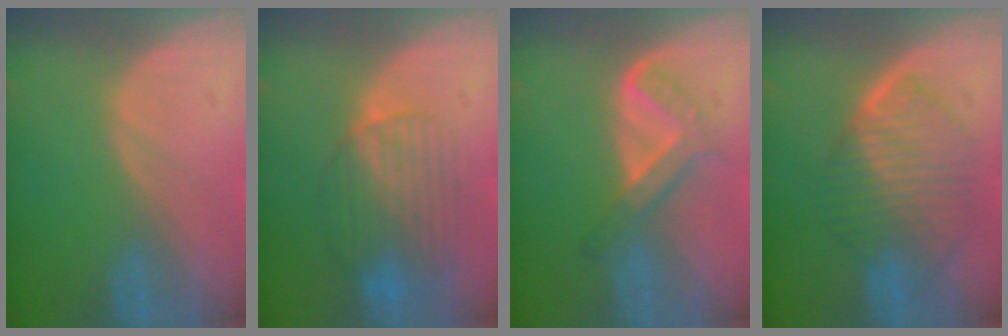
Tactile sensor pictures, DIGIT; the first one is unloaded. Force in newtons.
{"total": 8.2, "press": 7.3, "slide": 3.9}
{"total": 5.3, "press": 5.1, "slide": 1.4}
{"total": 8.1, "press": 8.1, "slide": 0.4}